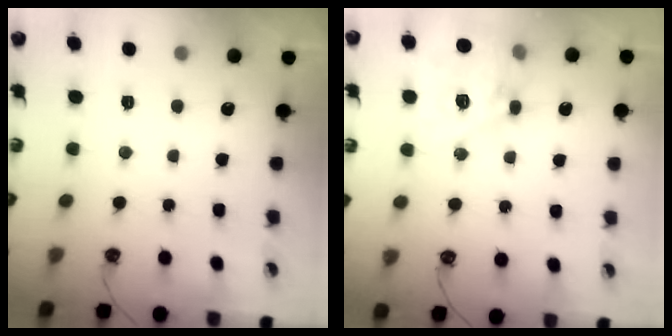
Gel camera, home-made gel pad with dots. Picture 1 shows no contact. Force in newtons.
{"total": 15.0, "press": 14.9, "slide": 1.3}